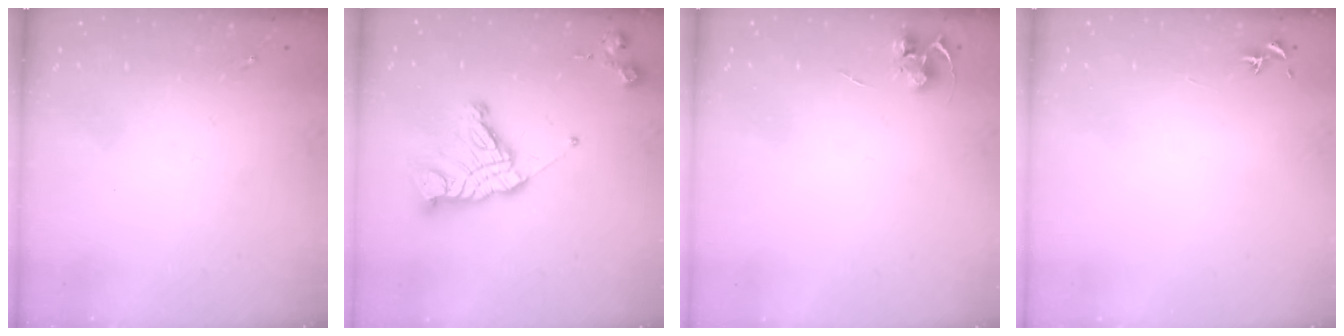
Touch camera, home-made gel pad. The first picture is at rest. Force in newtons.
{"total": 15.8, "press": 15.8, "slide": 1.3}
{"total": 5.7, "press": 5.6, "slide": 0.4}
{"total": 0.7, "press": 0.7, "slide": 0.3}